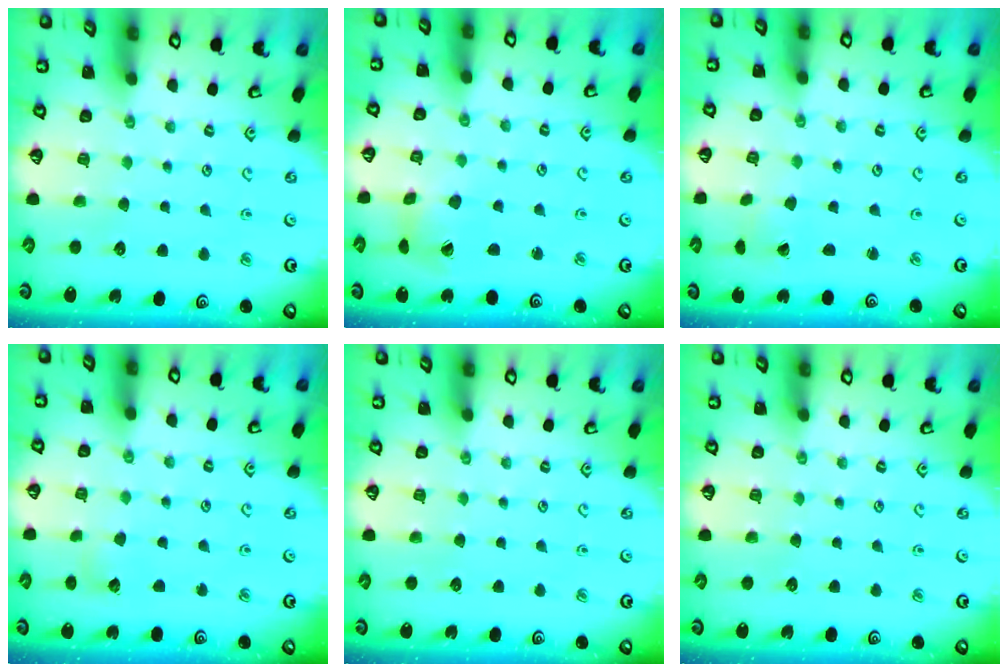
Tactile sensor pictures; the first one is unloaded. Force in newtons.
{"total": 4.8, "press": 4.8, "slide": 0.4}
{"total": 0.0}
{"total": 3.6, "press": 3.6, "slide": 0.3}
{"total": 0.0}
{"total": 0.0}